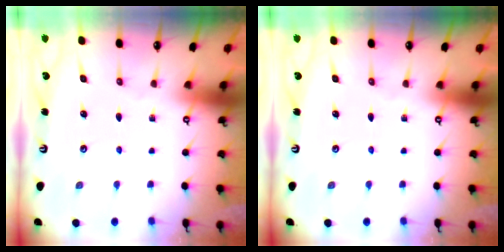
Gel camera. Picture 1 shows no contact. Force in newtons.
{"total": 0.0}